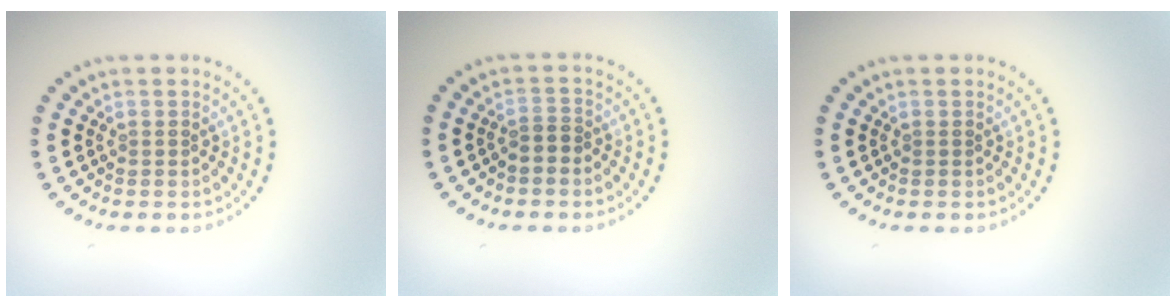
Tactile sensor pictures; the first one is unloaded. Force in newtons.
{"total": 1.5, "press": 1.3, "slide": 0.7}
{"total": 0.0}